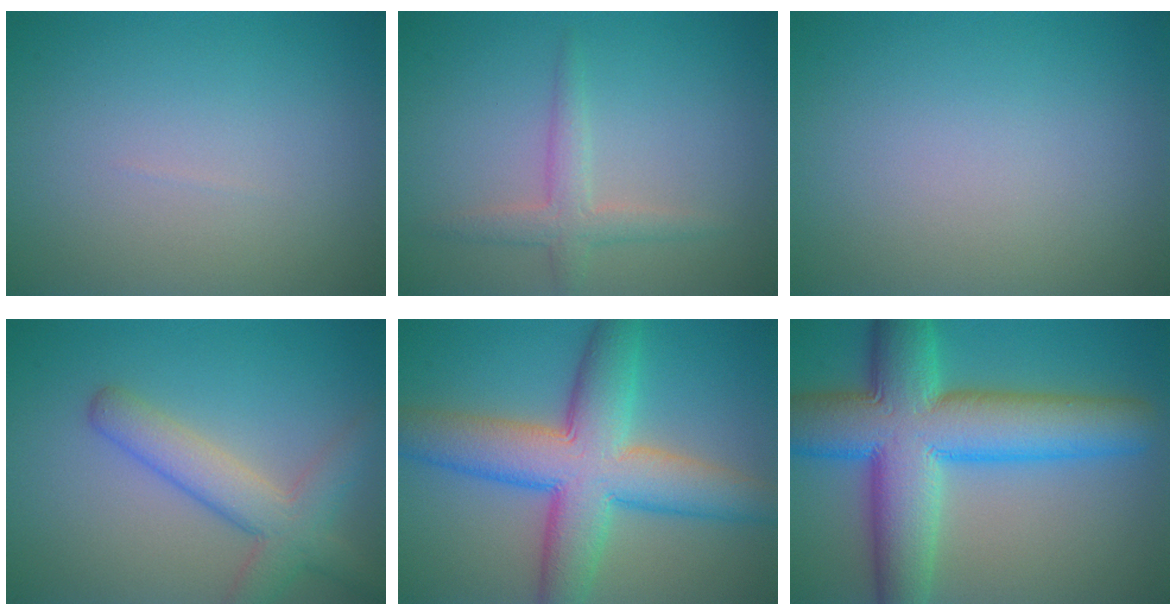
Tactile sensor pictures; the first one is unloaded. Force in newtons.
{"total": 2.4, "press": 2.4, "slide": 0.0}
{"total": 0.0}
{"total": 4.8, "press": 4.8, "slide": 0.2}
{"total": 9.9, "press": 9.9, "slide": 0.4}
{"total": 12.6, "press": 12.6, "slide": 0.5}